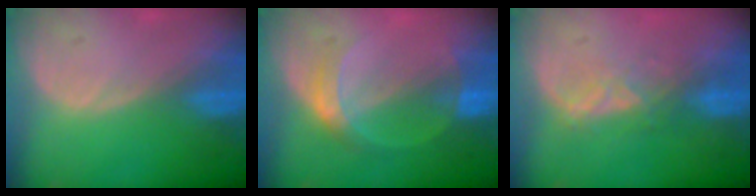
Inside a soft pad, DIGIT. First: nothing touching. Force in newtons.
{"total": 5.2, "press": 4.8, "slide": 1.9}
{"total": 3.4, "press": 3.3, "slide": 0.6}